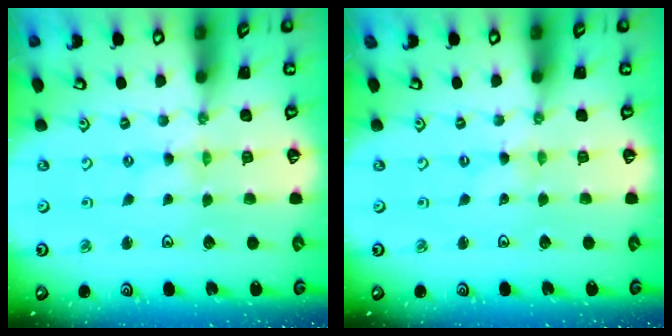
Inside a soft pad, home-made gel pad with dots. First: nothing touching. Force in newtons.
{"total": 0.0}